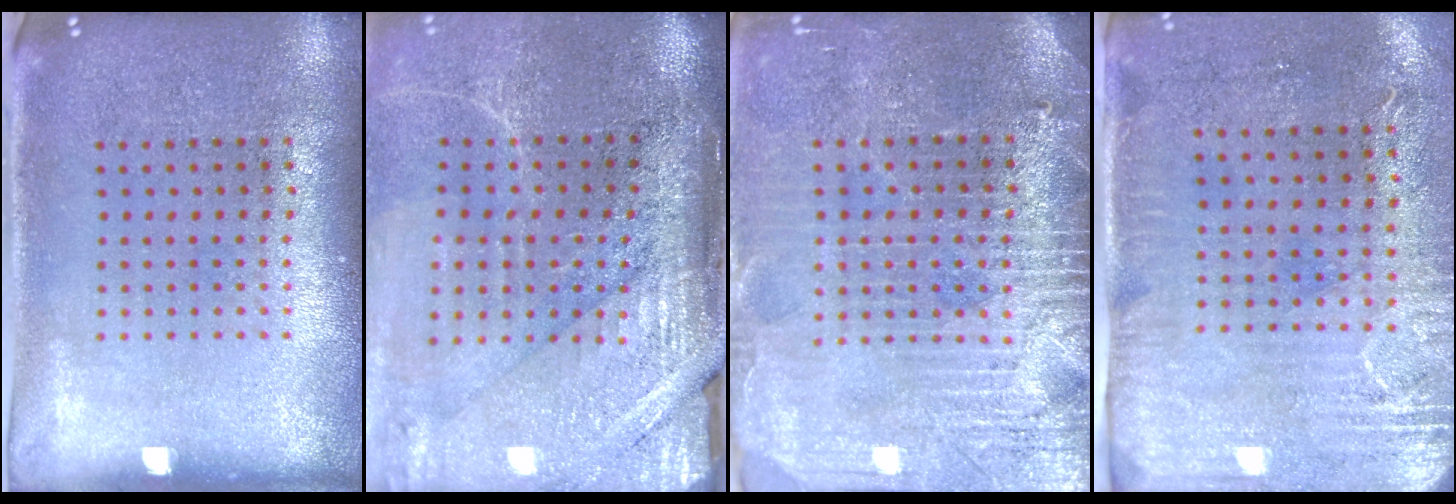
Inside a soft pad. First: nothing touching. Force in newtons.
{"total": 4.3, "press": 3.7, "slide": 2.2}
{"total": 3.7, "press": 3.5, "slide": 1.3}
{"total": 3.0, "press": 2.4, "slide": 1.7}